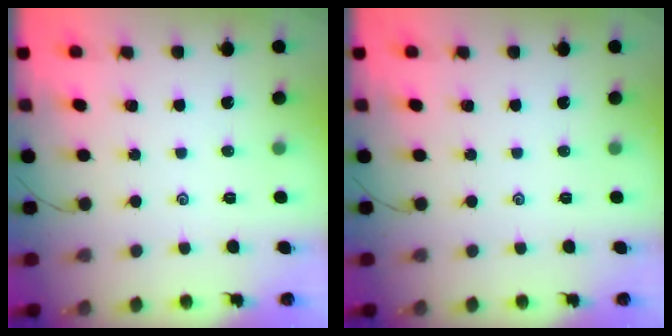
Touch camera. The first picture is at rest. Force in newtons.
{"total": 0.0}